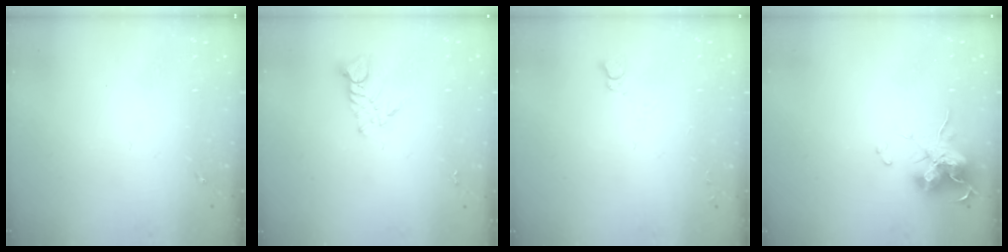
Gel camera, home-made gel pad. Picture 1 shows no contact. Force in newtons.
{"total": 5.8, "press": 5.8, "slide": 0.3}
{"total": 2.5, "press": 2.5, "slide": 0.1}
{"total": 14.3, "press": 14.2, "slide": 1.4}